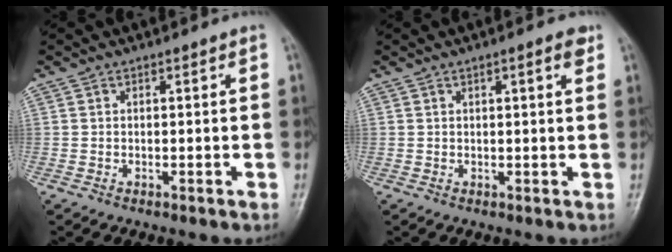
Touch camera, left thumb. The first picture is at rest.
{"total": 2.6, "force": [1.4, 0.5, 2.1], "torque": [-0.024, -0.003, 0.016]}